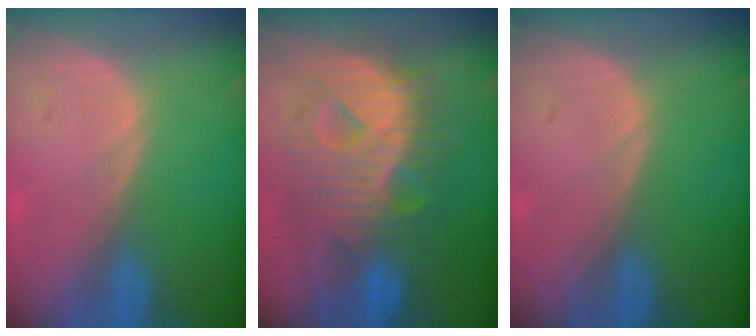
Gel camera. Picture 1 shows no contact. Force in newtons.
{"total": 12.1, "press": 12.0, "slide": 1.4}
{"total": 0.0}